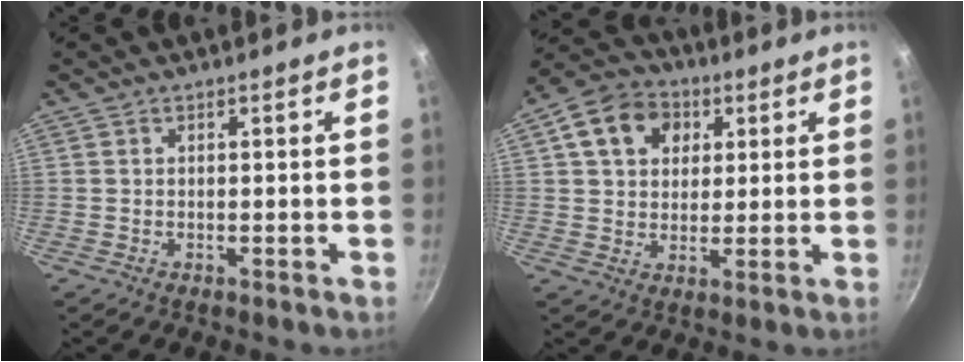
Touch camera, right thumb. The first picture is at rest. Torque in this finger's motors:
{"motor_torque": [-0.21, 2.20, 0.31, -0.19, 0.06]}